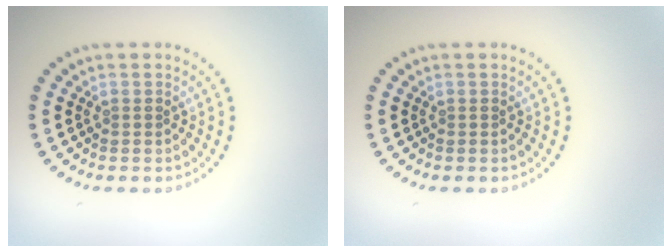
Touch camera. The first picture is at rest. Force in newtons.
{"total": 0.0}